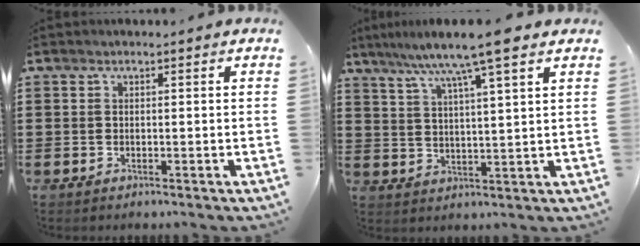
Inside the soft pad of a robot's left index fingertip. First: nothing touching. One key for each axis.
{"total": 8.3, "fx": 6.2, "fy": -0.1, "fz": 5.4, "tx": -0.116, "ty": -0.020, "tz": 0.103}